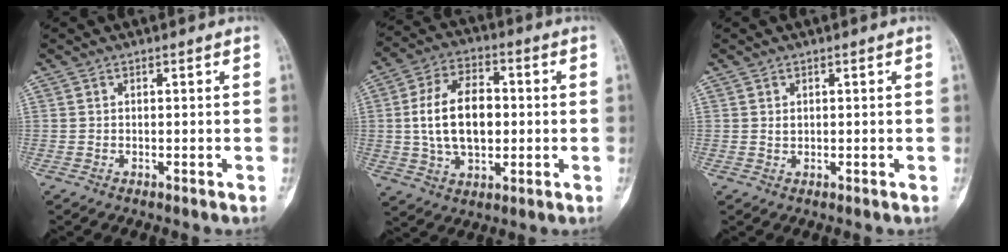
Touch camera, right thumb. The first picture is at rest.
{"total": 14.2, "force": [0.4, 8.6, 11.2], "torque": [-0.180, 0.014, 0.006]}
{"total": 0.8, "force": [0.3, 0.6, 0.5], "torque": [-0.006, 0.000, 0.007]}